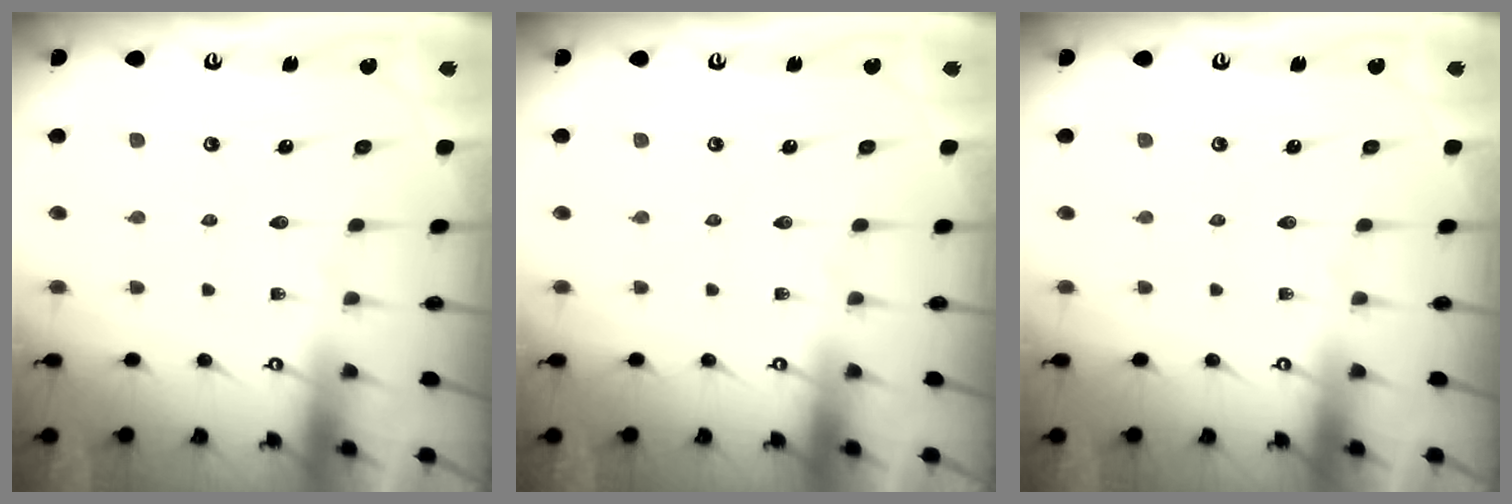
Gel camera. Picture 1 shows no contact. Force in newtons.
{"total": 0.0}
{"total": 0.0}